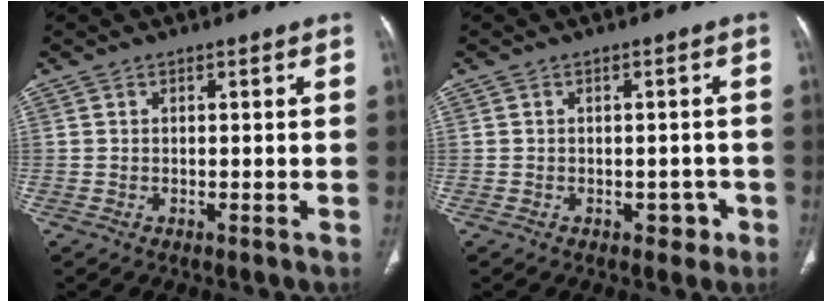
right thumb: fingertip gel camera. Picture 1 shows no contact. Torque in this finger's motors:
{"motor_torque": [0.13, -0.03, 0.30, -0.09, -0.02]}